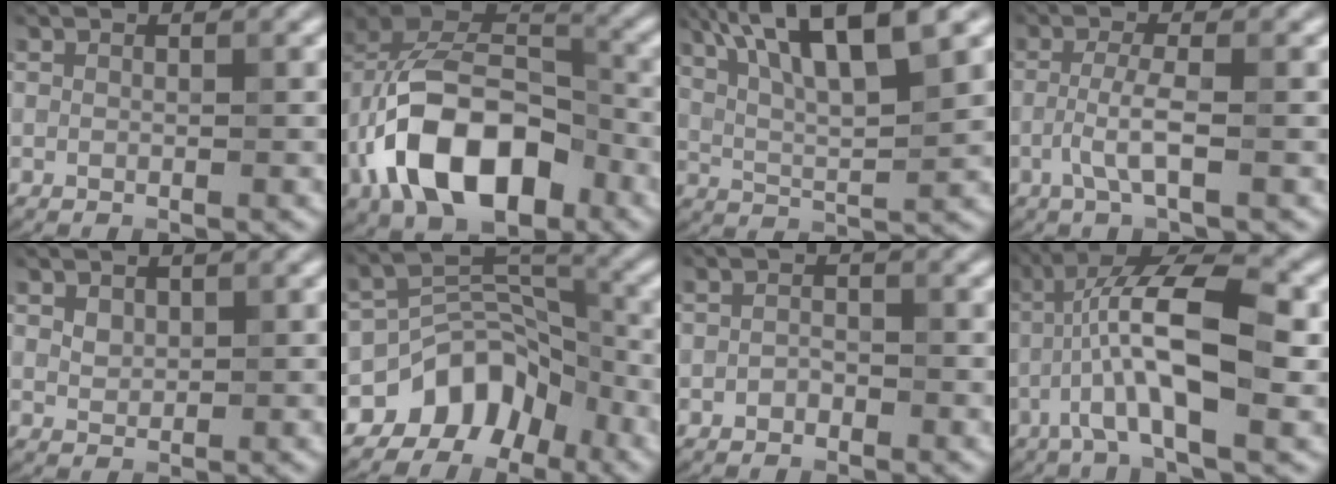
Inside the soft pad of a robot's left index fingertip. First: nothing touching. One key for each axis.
{"total": 12.2, "fx": -4.5, "fy": 7.3, "fz": 8.7, "tx": -0.147, "ty": 0.011, "tz": -0.085}
{"total": 10.6, "fx": 5.6, "fy": 2.7, "fz": 8.6, "tx": -0.145, "ty": 0.019, "tz": 0.093}
{"total": 2.9, "fx": -0.8, "fy": 0.3, "fz": 2.7, "tx": -0.055, "ty": 0.006, "tz": -0.021}
{"total": 1.1, "fx": 0.6, "fy": 0.8, "fz": 0.5, "tx": -0.010, "ty": -0.001, "tz": 0.015}
{"total": 7.2, "fx": -4.5, "fy": 4.7, "fz": 3.0, "tx": -0.023, "ty": 0.003, "tz": -0.086}
{"total": 1.0, "fx": -0.6, "fy": 0.6, "fz": 0.4, "tx": -0.007, "ty": 0.001, "tz": -0.013}
{"total": 9.5, "fx": -1.4, "fy": 2.4, "fz": 9.1, "tx": -0.167, "ty": 0.024, "tz": -0.032}